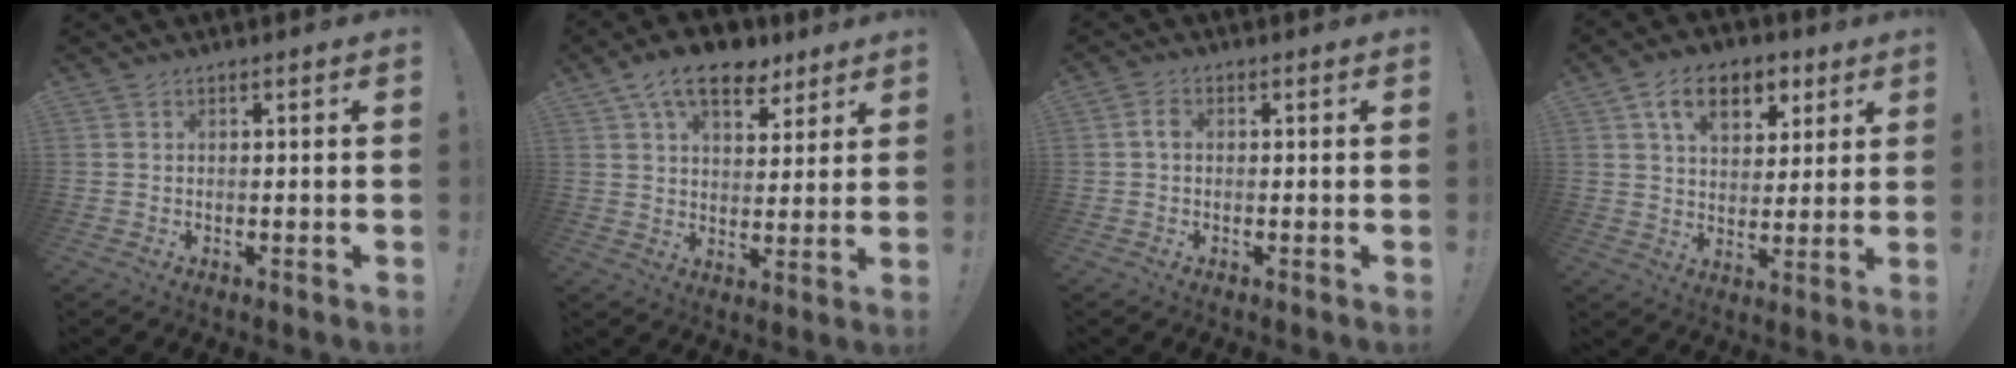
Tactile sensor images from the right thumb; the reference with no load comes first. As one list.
[{"total": 13.7, "force": [8.1, 7.8, 7.9], "torque": [-0.116, -0.038, 0.146]}, {"total": 2.5, "force": [-0.1, 1.7, 1.8], "torque": [-0.023, 0.002, -0.006]}, {"total": 12.4, "force": [6.2, 8.1, 7.1], "torque": [-0.104, -0.019, 0.116]}]